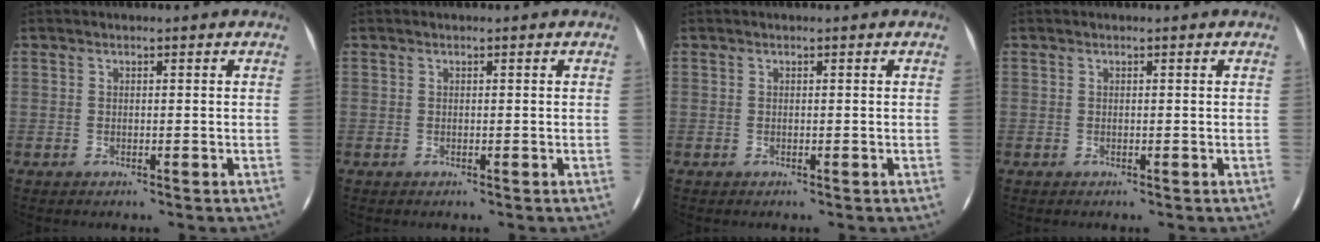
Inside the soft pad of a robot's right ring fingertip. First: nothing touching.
{"total": 0.0}
{"total": 0.0}
{"total": 0.0}